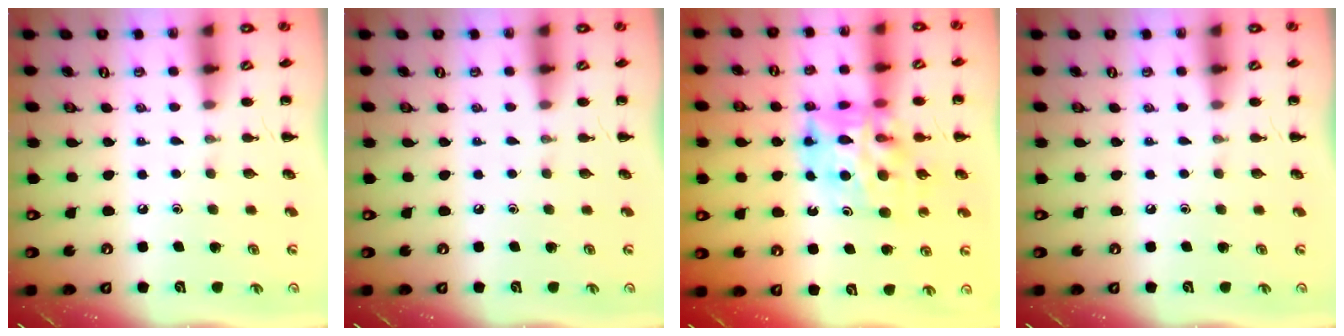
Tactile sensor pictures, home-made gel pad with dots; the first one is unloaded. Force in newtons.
{"total": 0.0}
{"total": 13.5, "press": 12.9, "slide": 4.0}
{"total": 0.0}